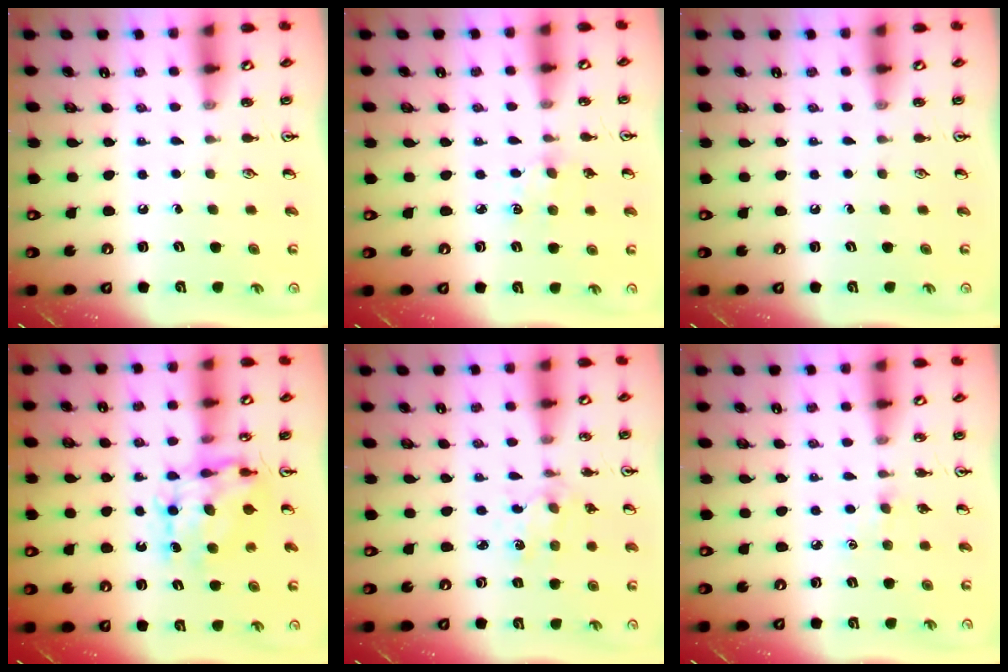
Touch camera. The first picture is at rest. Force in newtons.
{"total": 4.8, "press": 4.7, "slide": 0.6}
{"total": 0.0}
{"total": 9.2, "press": 9.2, "slide": 0.7}
{"total": 2.1, "press": 2.1, "slide": 0.4}
{"total": 2.8, "press": 2.7, "slide": 0.5}